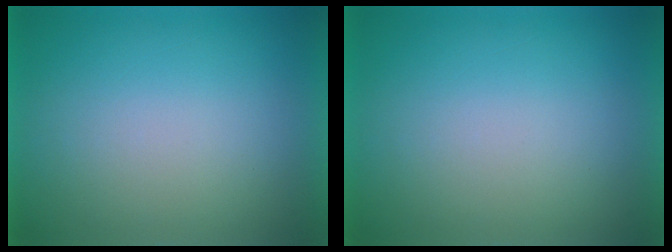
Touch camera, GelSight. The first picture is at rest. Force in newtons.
{"total": 0.0}